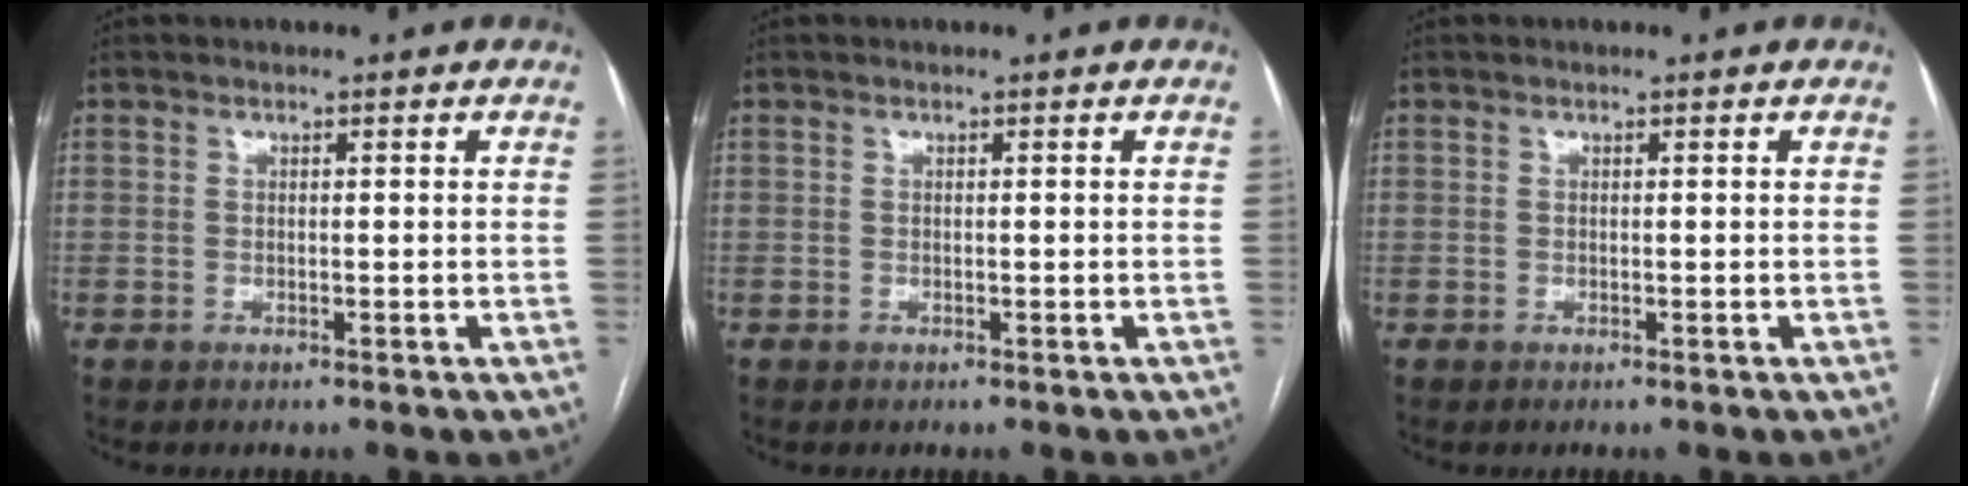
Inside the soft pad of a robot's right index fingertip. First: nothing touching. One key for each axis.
{"total": 0.0}
{"total": 0.0}